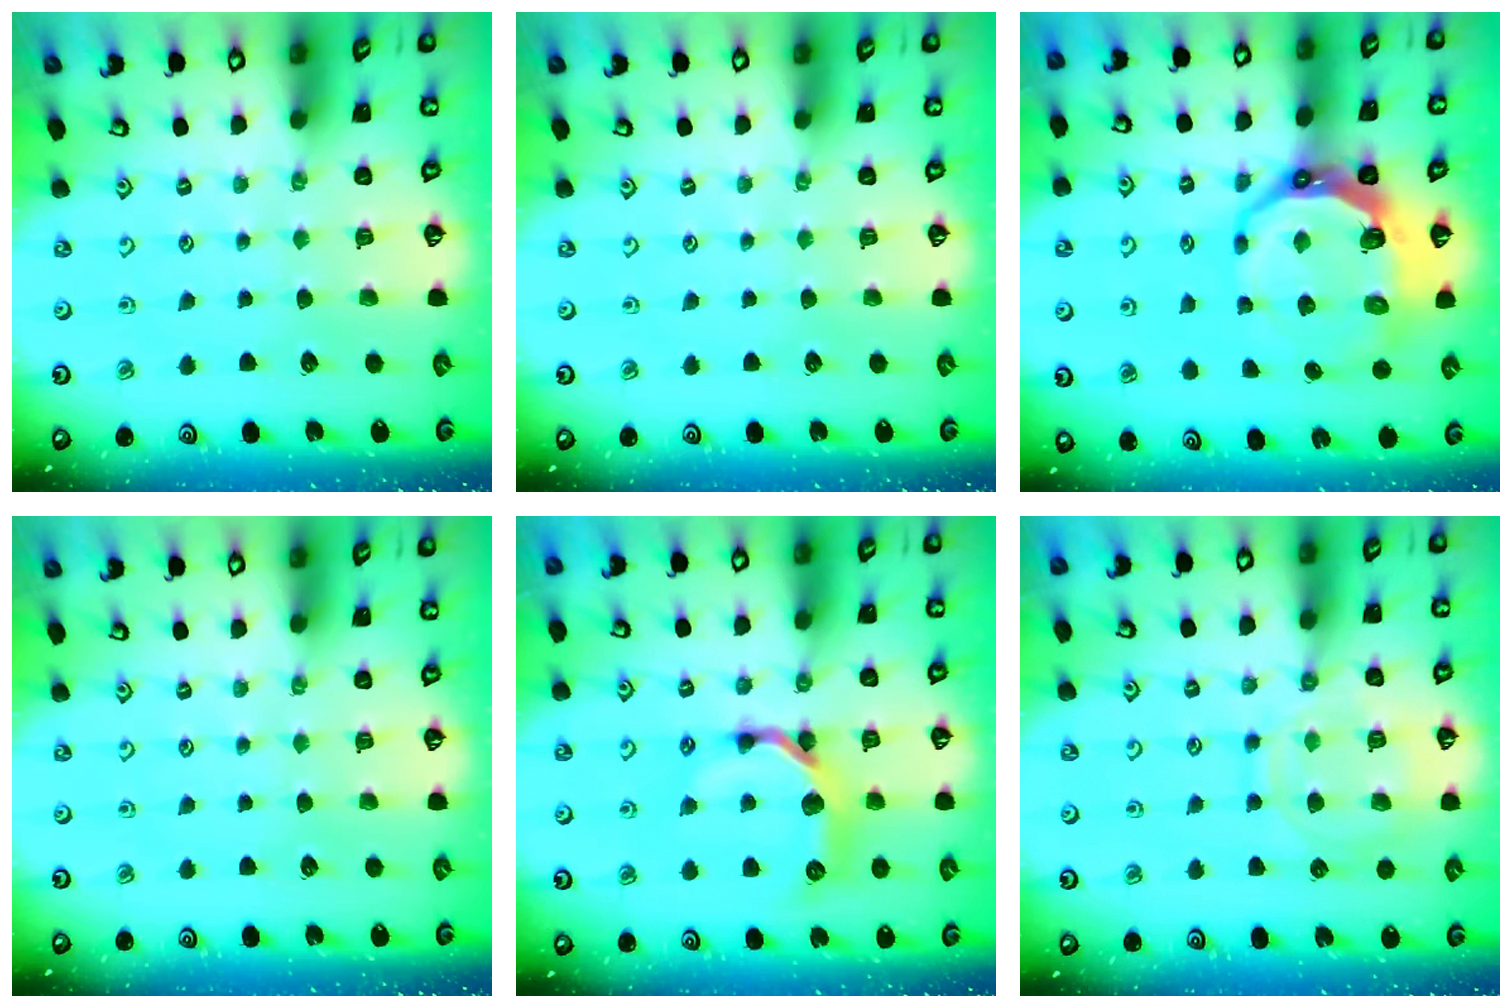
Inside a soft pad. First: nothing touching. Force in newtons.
{"total": 0.0}
{"total": 12.7, "press": 11.7, "slide": 5.0}
{"total": 0.0}
{"total": 11.9, "press": 11.9, "slide": 0.6}
{"total": 12.8, "press": 12.8, "slide": 1.1}